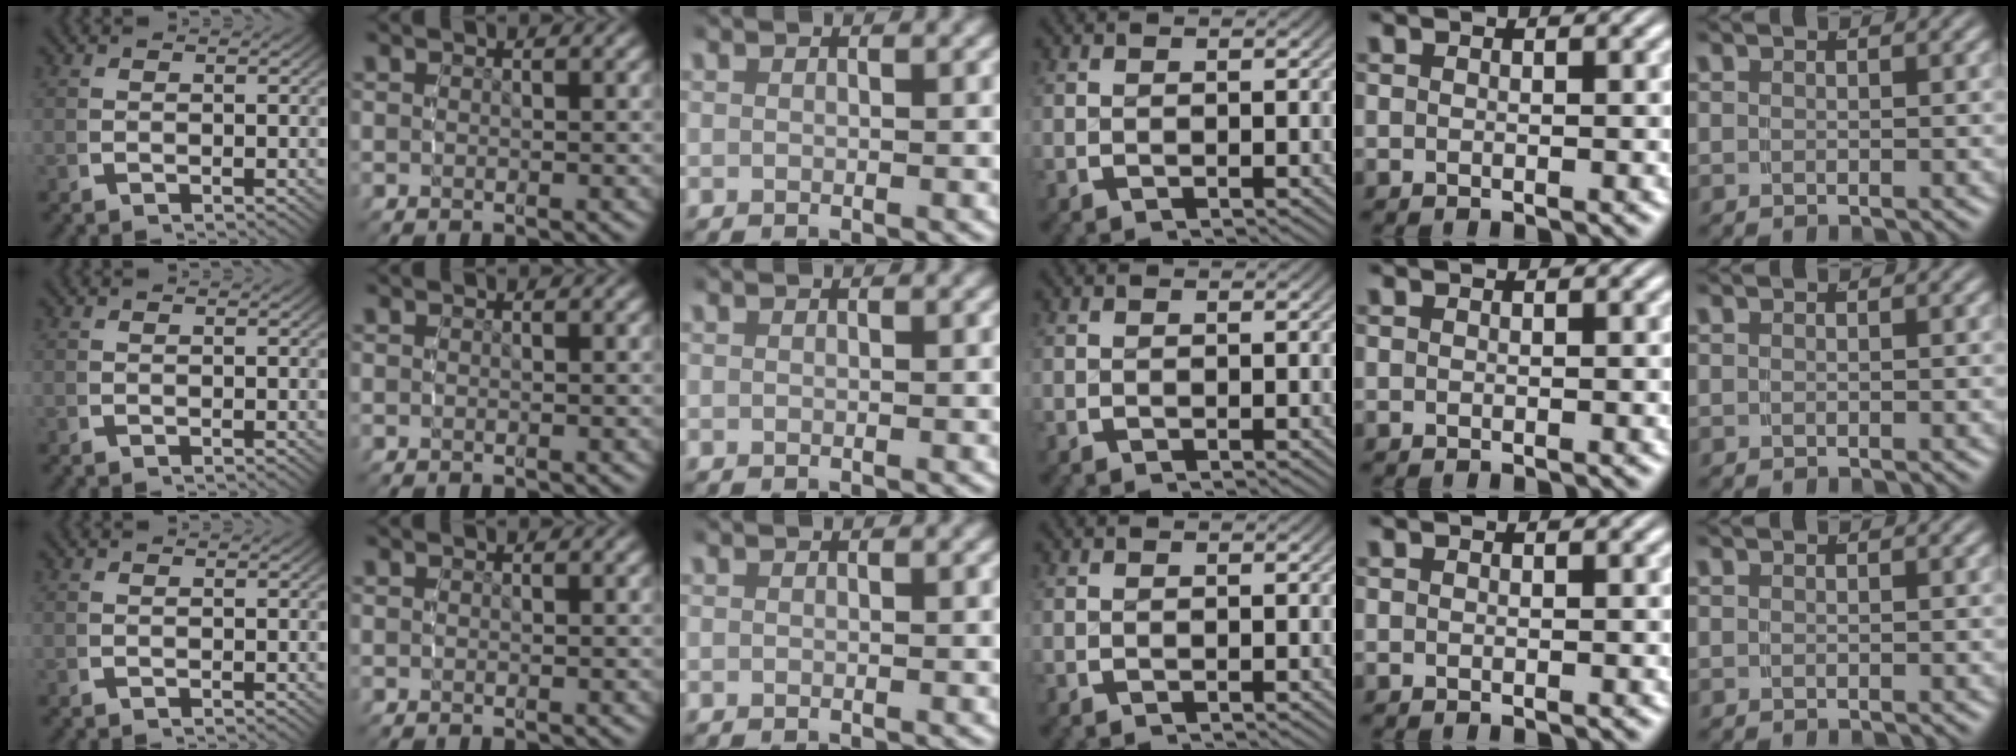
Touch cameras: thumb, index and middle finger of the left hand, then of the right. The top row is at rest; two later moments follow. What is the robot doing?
{"motion": "reach", "object": "coat"}